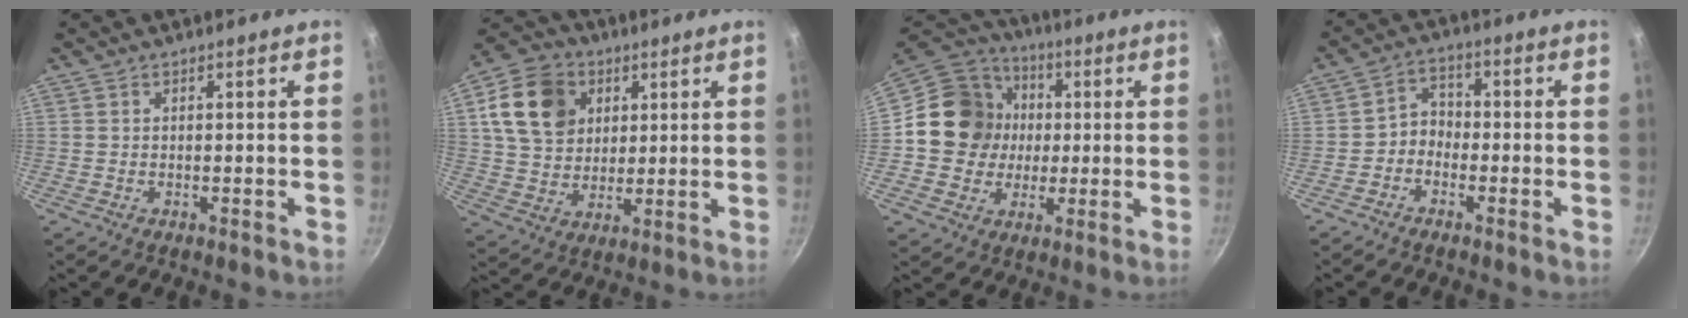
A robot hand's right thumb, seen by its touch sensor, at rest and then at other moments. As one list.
[{"total": 14.8, "force": [4.9, 11.5, 7.9], "torque": [-0.123, -0.001, 0.085]}, {"total": 16.0, "force": [0.7, 14.6, 6.3], "torque": [-0.084, 0.025, 0.003]}, {"total": 3.9, "force": [-1.7, 3.0, 1.8], "torque": [-0.012, 0.028, -0.043]}]